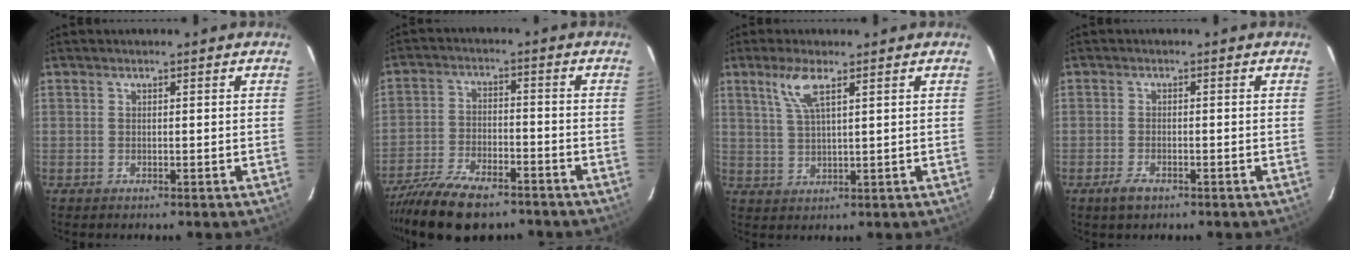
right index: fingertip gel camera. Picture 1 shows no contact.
{"total": 15.2, "force": [-11.9, 5.5, 7.6], "torque": [-0.174, -0.025, -0.208]}
{"total": 5.3, "force": [2.9, 0.9, 4.4], "torque": [-0.091, 0.002, 0.062]}
{"total": 3.1, "force": [-2.0, 1.4, 1.9], "torque": [-0.045, -0.005, -0.036]}